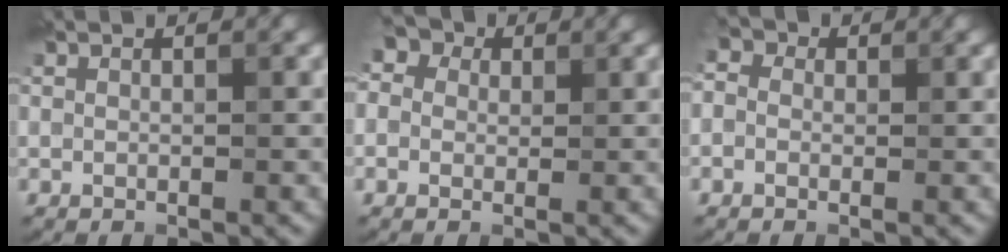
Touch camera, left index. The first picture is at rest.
{"total": 5.4, "force": [2.3, 4.0, 2.8], "torque": [-0.042, 0.032, -0.009]}
{"total": 3.9, "force": [1.1, 3.0, 2.1], "torque": [-0.018, 0.016, -0.025]}